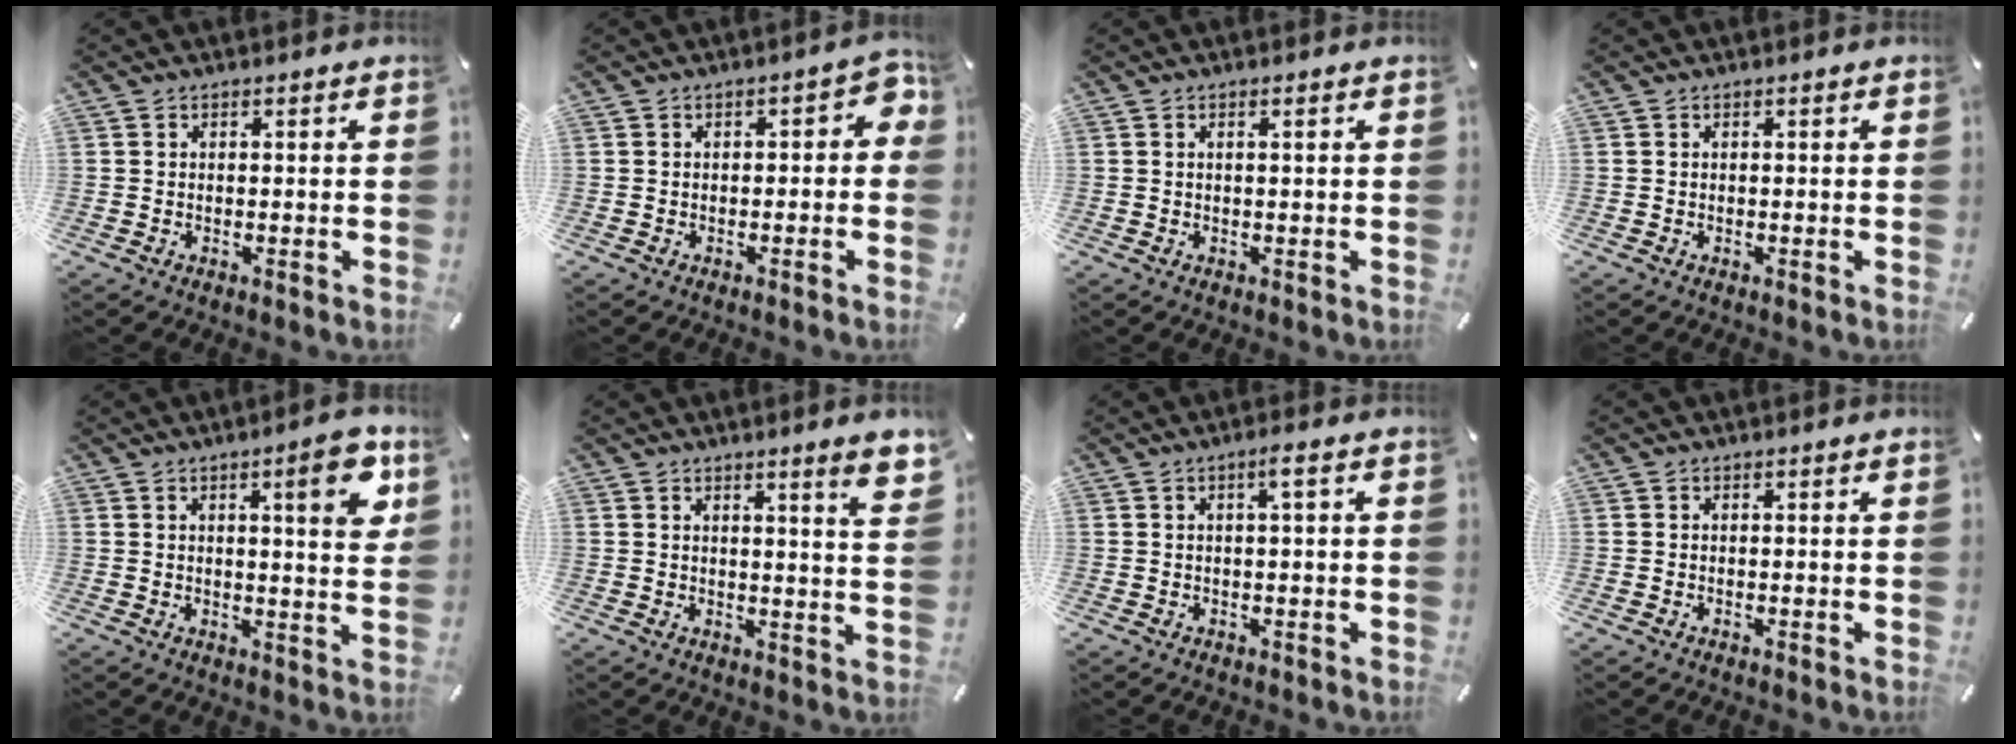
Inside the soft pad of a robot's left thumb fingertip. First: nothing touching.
{"total": 4.3, "force": [-0.8, 2.4, 3.5], "torque": [-0.048, 0.010, -0.018]}
{"total": 1.3, "force": [0.2, 0.1, 1.2], "torque": [-0.023, -0.002, 0.003]}
{"total": 0.0}
{"total": 10.2, "force": [4.1, 2.2, 9.0], "torque": [-0.111, -0.020, 0.054]}
{"total": 6.1, "force": [3.7, 0.3, 4.9], "torque": [-0.076, -0.024, 0.057]}
{"total": 2.9, "force": [0.6, 0.3, 2.8], "torque": [-0.054, 0.003, 0.008]}
{"total": 0.0}